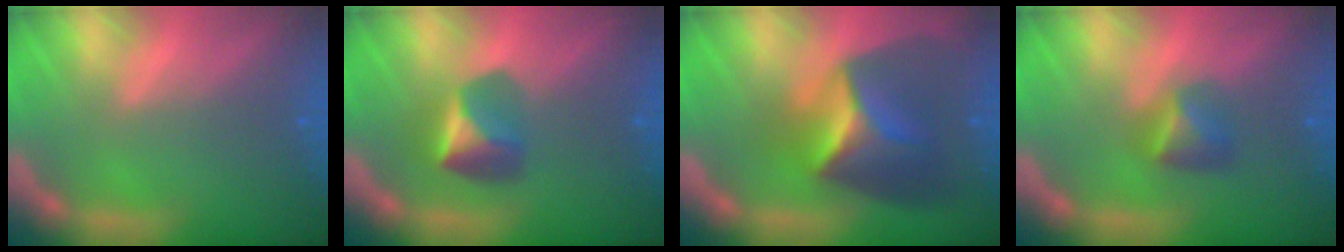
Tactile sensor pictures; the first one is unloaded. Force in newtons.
{"total": 3.4}
{"total": 7.9}
{"total": 2.4}